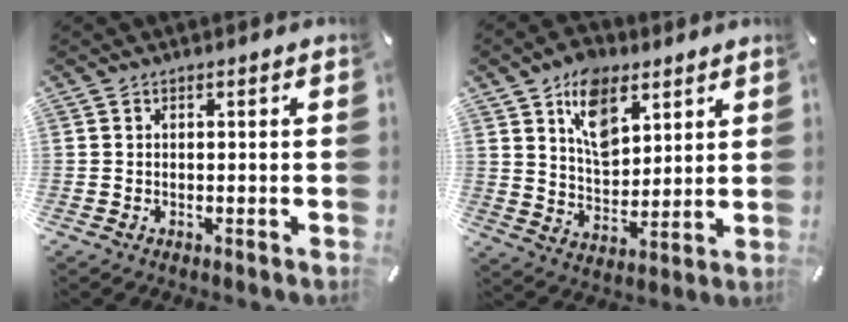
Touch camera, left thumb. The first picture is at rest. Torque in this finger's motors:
{"motor_torque": [0.83, 1.13, 1.33, -1.04, 0.11]}